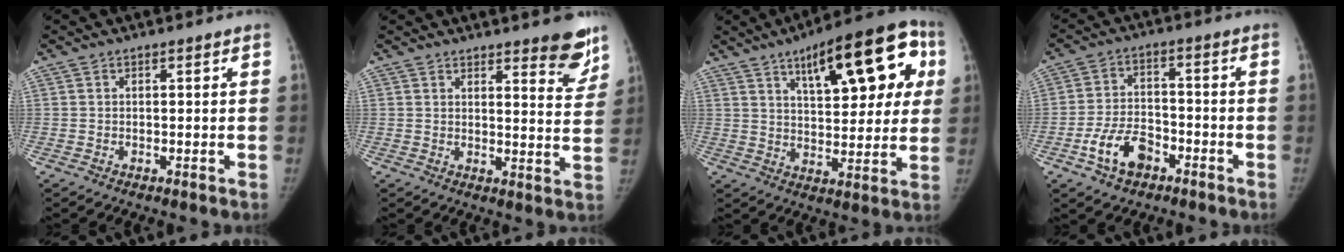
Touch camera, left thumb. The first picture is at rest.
{"total": 8.6, "force": [6.3, 2.3, 5.4], "torque": [-0.034, -0.043, 0.074]}
{"total": 21.4, "force": [8.6, 8.5, 17.6], "torque": [-0.202, 0.002, 0.119]}
{"total": 8.7, "force": [-4.8, 5.4, 4.9], "torque": [-0.084, 0.030, -0.085]}